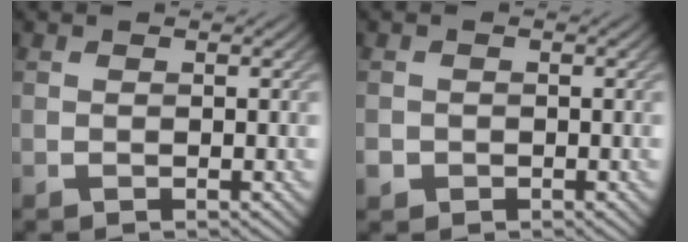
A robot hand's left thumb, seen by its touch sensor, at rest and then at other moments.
{"total": 1.4, "force": [-0.7, 1.2, 0.4], "torque": [-0.009, -0.007, -0.016]}